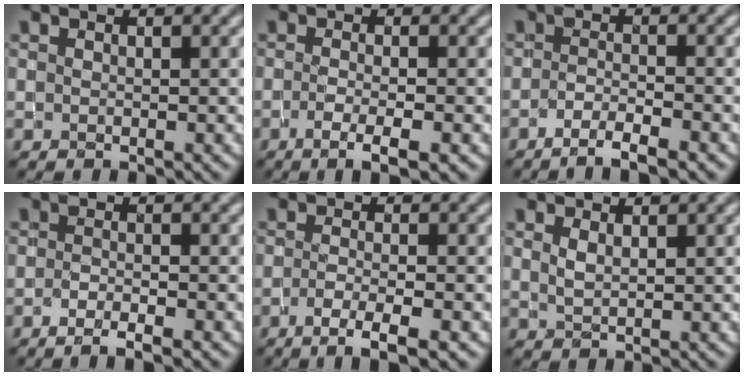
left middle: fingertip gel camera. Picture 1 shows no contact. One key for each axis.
{"total": 3.1, "fx": -1.3, "fy": 0.8, "fz": 2.7, "tx": -0.046, "ty": -0.003, "tz": -0.024}
{"total": 3.0, "fx": -2.0, "fy": 0.5, "fz": 2.2, "tx": -0.039, "ty": 0.003, "tz": -0.043}
{"total": 2.4, "fx": -1.6, "fy": 0.5, "fz": 1.8, "tx": -0.032, "ty": -0.002, "tz": -0.030}
{"total": 3.6, "fx": -1.9, "fy": 0.7, "fz": 3.0, "tx": -0.053, "ty": -0.001, "tz": -0.039}
{"total": 1.1, "fx": 0.8, "fy": 0.4, "fz": 0.7, "tx": -0.019, "ty": 0.003, "tz": 0.018}